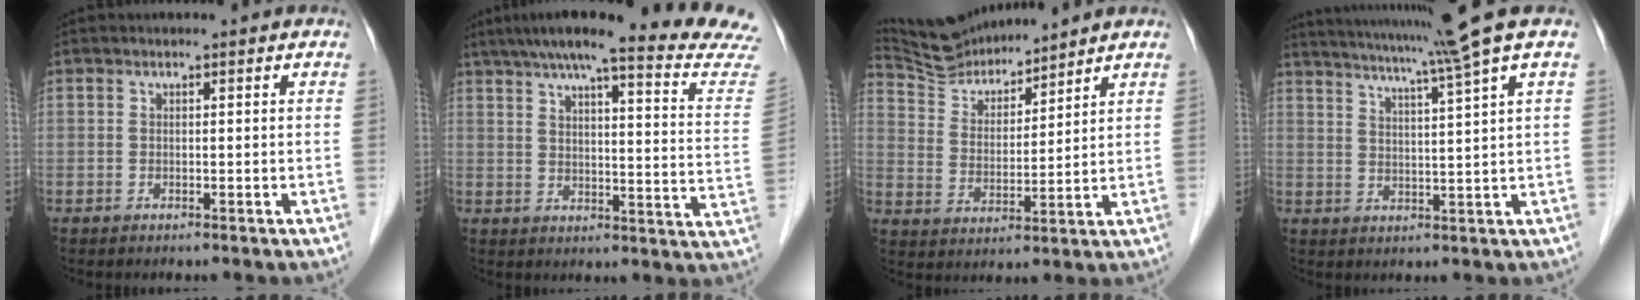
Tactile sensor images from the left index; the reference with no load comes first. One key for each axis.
{"total": 23.2, "fx": 20.8, "fy": -0.7, "fz": 10.3, "tx": -0.149, "ty": -0.061, "tz": 0.250}
{"total": 9.6, "fx": 9.4, "fy": 1.0, "fz": 1.7, "tx": -0.047, "ty": 0.016, "tz": 0.187}
{"total": 11.9, "fx": 9.2, "fy": -3.1, "fz": 6.9, "tx": -0.118, "ty": -0.017, "tz": 0.130}